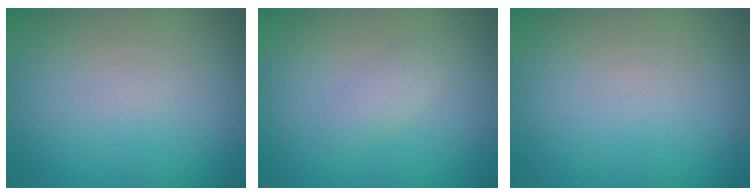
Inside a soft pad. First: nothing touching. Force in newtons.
{"total": 1.3, "press": 1.3, "slide": 0.0}
{"total": 0.0}